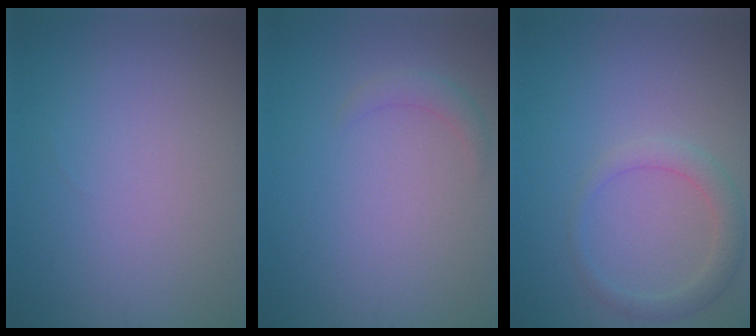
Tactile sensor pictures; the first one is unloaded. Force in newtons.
{"total": 1.3, "press": 1.3, "slide": 0.1}
{"total": 2.4, "press": 2.4, "slide": 0.1}